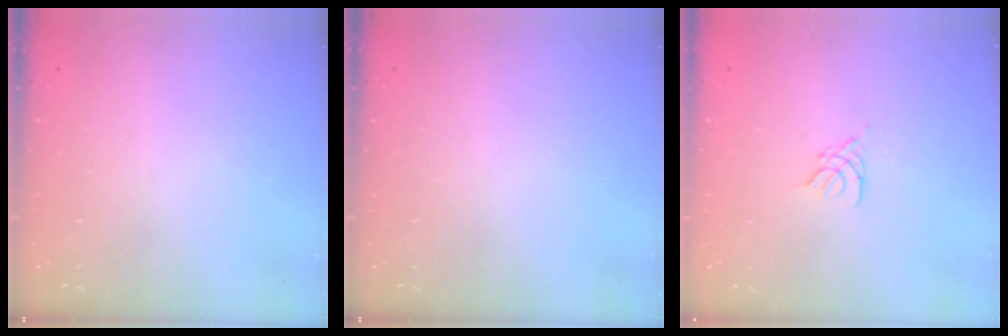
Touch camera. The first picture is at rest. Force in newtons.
{"total": 0.0}
{"total": 2.7, "press": 2.7, "slide": 0.5}